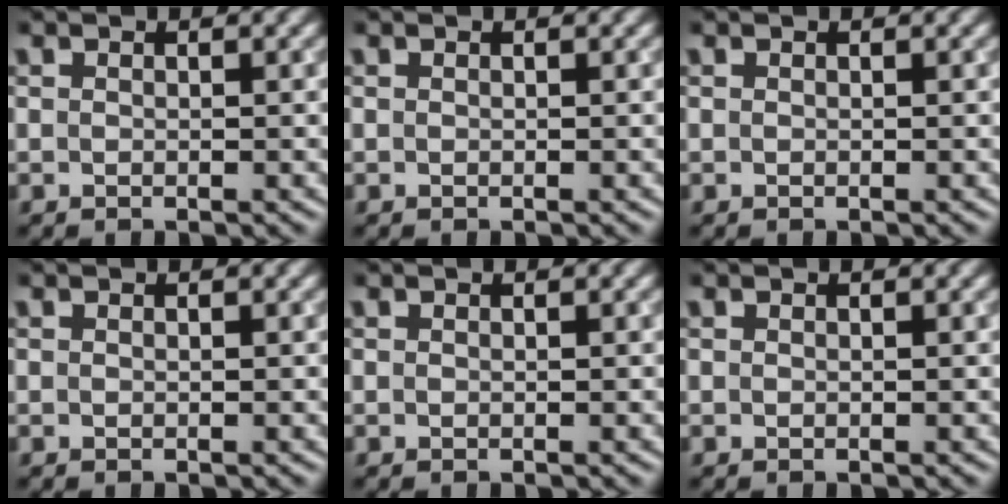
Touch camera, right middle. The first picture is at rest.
{"total": 0.0}
{"total": 0.0}
{"total": 0.0}
{"total": 0.0}
{"total": 0.0}